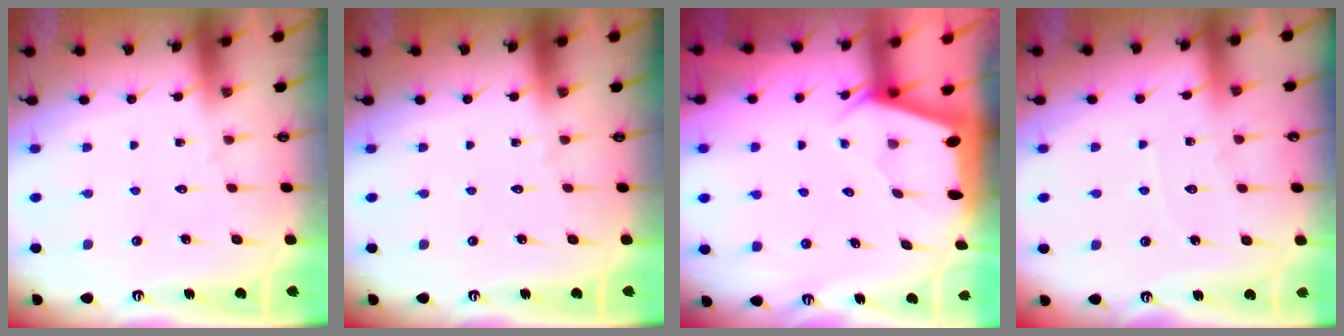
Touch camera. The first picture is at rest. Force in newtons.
{"total": 0.0}
{"total": 1.9, "press": 1.9, "slide": 0.3}
{"total": 5.6, "press": 5.6, "slide": 0.6}